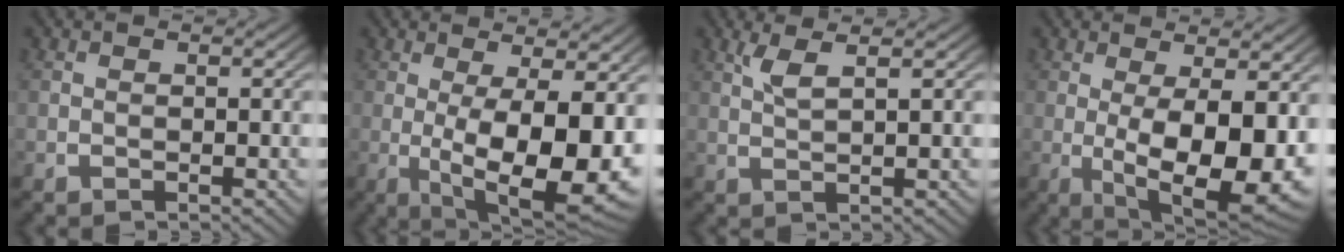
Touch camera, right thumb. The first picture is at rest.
{"total": 13.4, "force": [-1.3, 7.3, 11.1], "torque": [-0.194, -0.050, 0.008]}
{"total": 2.4, "force": [1.7, 0.2, 1.7], "torque": [-0.038, 0.006, 0.038]}
{"total": 12.0, "force": [-1.2, 6.7, 9.9], "torque": [-0.175, -0.049, 0.008]}